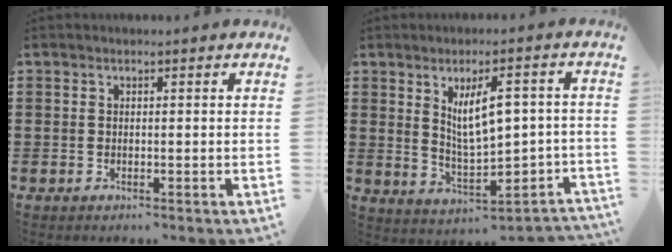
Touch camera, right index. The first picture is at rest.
{"total": 8.1, "force": [0.7, 3.6, 7.2], "torque": [-0.121, 0.004, 0.009]}